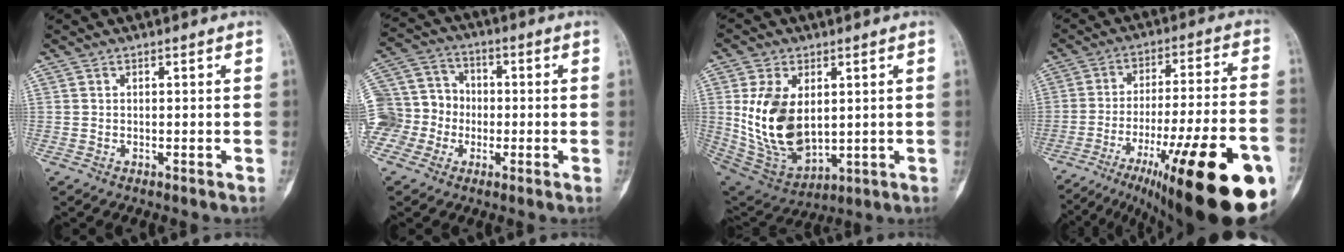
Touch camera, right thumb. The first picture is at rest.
{"total": 14.9, "force": [-2.9, 13.4, 5.8], "torque": [-0.121, 0.054, -0.052]}
{"total": 16.7, "force": [2.0, 10.4, 12.9], "torque": [-0.225, -0.017, 0.063]}
{"total": 30.1, "force": [-15.1, 6.7, 25.1], "torque": [-0.309, 0.043, -0.223]}